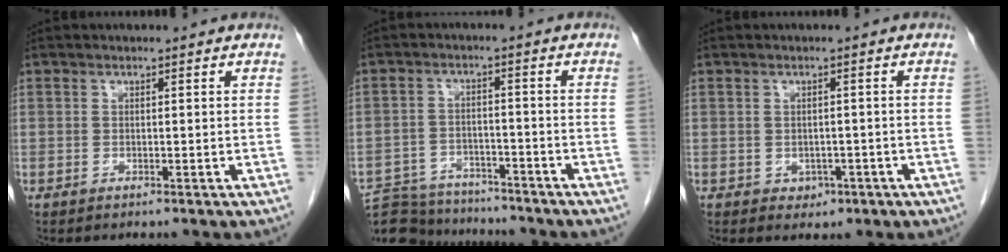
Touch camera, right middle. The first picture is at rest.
{"total": 13.7, "force": [-12.7, 4.2, 3.1], "torque": [-0.062, 0.010, -0.184]}
{"total": 2.2, "force": [-0.9, 1.8, 0.9], "torque": [-0.010, 0.004, -0.002]}